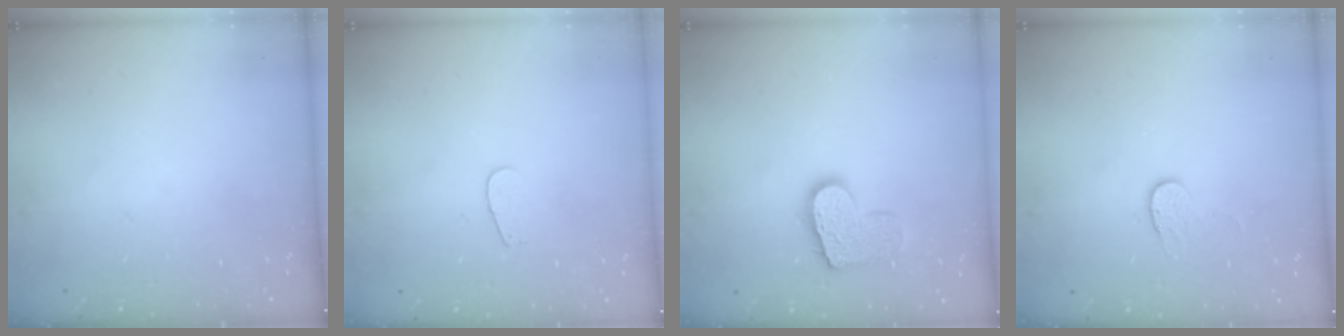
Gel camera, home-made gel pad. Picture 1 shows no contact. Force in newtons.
{"total": 2.6, "press": 2.5, "slide": 0.3}
{"total": 11.6, "press": 11.6, "slide": 0.8}
{"total": 4.1, "press": 4.1, "slide": 0.4}